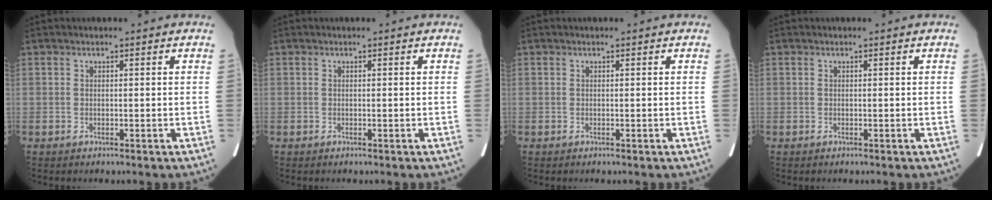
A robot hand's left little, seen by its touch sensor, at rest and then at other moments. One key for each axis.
{"total": 0.0}
{"total": 0.0}
{"total": 0.0}